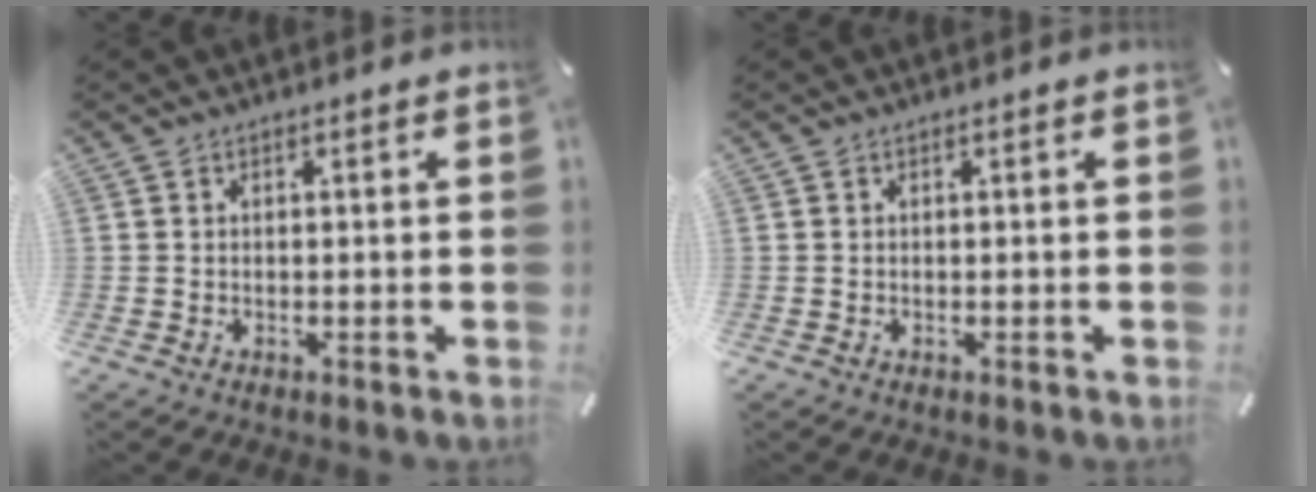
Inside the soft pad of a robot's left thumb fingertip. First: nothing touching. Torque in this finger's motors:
{"motor_torque": [0.01, 0.06, 0.00, -0.05, 0.00]}